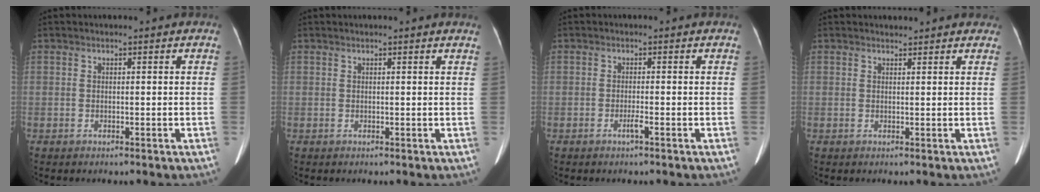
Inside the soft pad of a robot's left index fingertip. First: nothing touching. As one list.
[{"total": 2.3, "force": [2.2, -0.3, 0.7], "torque": [-0.019, 0.005, 0.020]}, {"total": 1.0, "force": [-0.7, -0.2, 0.7], "torque": [-0.019, -0.003, -0.016]}, {"total": 3.9, "force": [3.6, 1.1, 0.7], "torque": [-0.005, 0.012, 0.035]}]